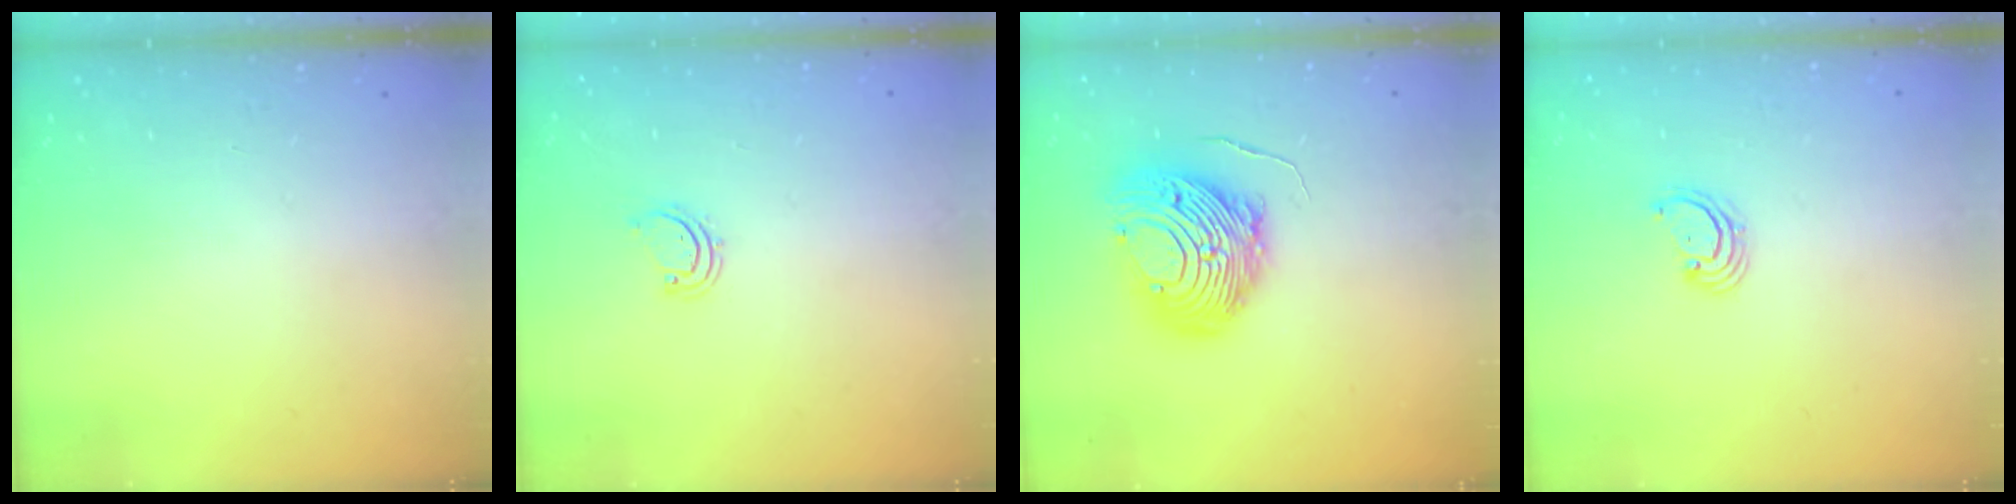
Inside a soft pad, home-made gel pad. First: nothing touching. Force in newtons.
{"total": 2.5, "press": 2.5, "slide": 0.3}
{"total": 14.7, "press": 14.6, "slide": 1.4}
{"total": 2.3, "press": 2.3, "slide": 0.1}